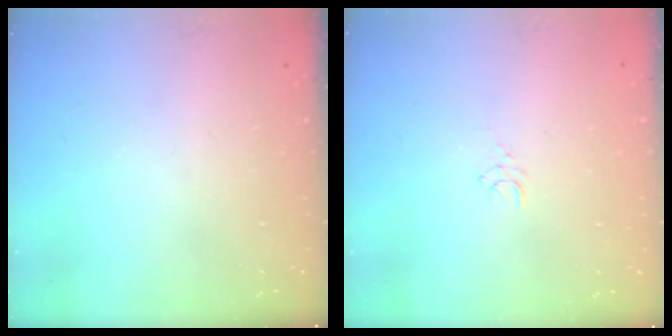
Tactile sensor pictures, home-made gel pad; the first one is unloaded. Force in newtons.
{"total": 5.0, "press": 4.9, "slide": 0.3}